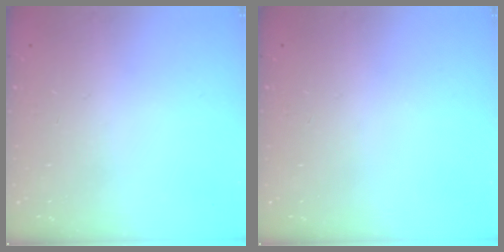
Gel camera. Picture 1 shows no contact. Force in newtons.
{"total": 0.0}